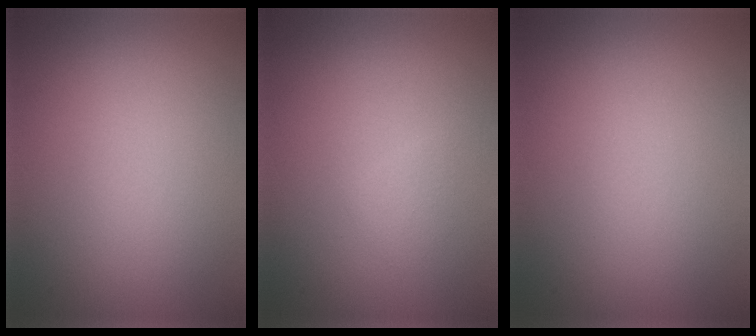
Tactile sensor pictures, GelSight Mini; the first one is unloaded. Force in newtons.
{"total": 0.8, "press": 0.8, "slide": 0.1}
{"total": 0.0}